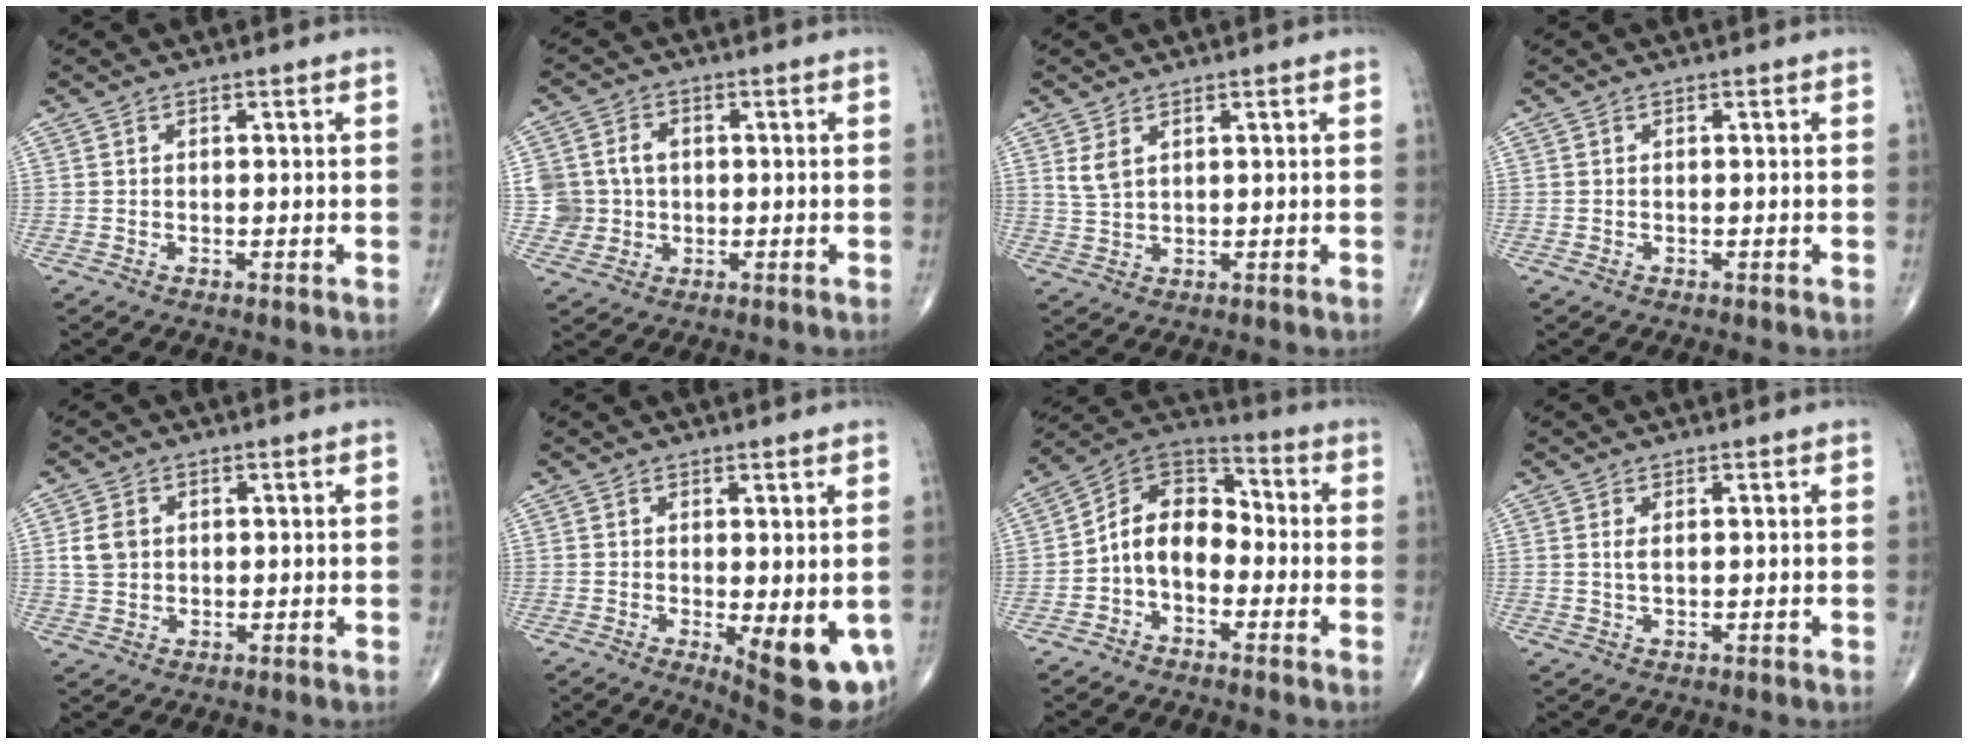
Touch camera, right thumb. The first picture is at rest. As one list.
[{"total": 6.6, "force": [0.3, 6.3, 1.8], "torque": [-0.012, 0.010, 0.007]}, {"total": 3.0, "force": [1.6, 1.4, 2.1], "torque": [-0.045, -0.004, 0.041]}, {"total": 0.0}, {"total": 4.5, "force": [0.8, 3.6, 2.6], "torque": [-0.040, 0.001, 0.017]}, {"total": 10.6, "force": [-2.3, 3.7, 9.7], "torque": [-0.111, -0.023, -0.020]}, {"total": 10.9, "force": [-2.4, 7.6, 7.3], "torque": [-0.099, 0.055, -0.061]}, {"total": 1.5, "force": [0.4, 0.6, 1.3], "torque": [-0.030, 0.000, 0.012]}]